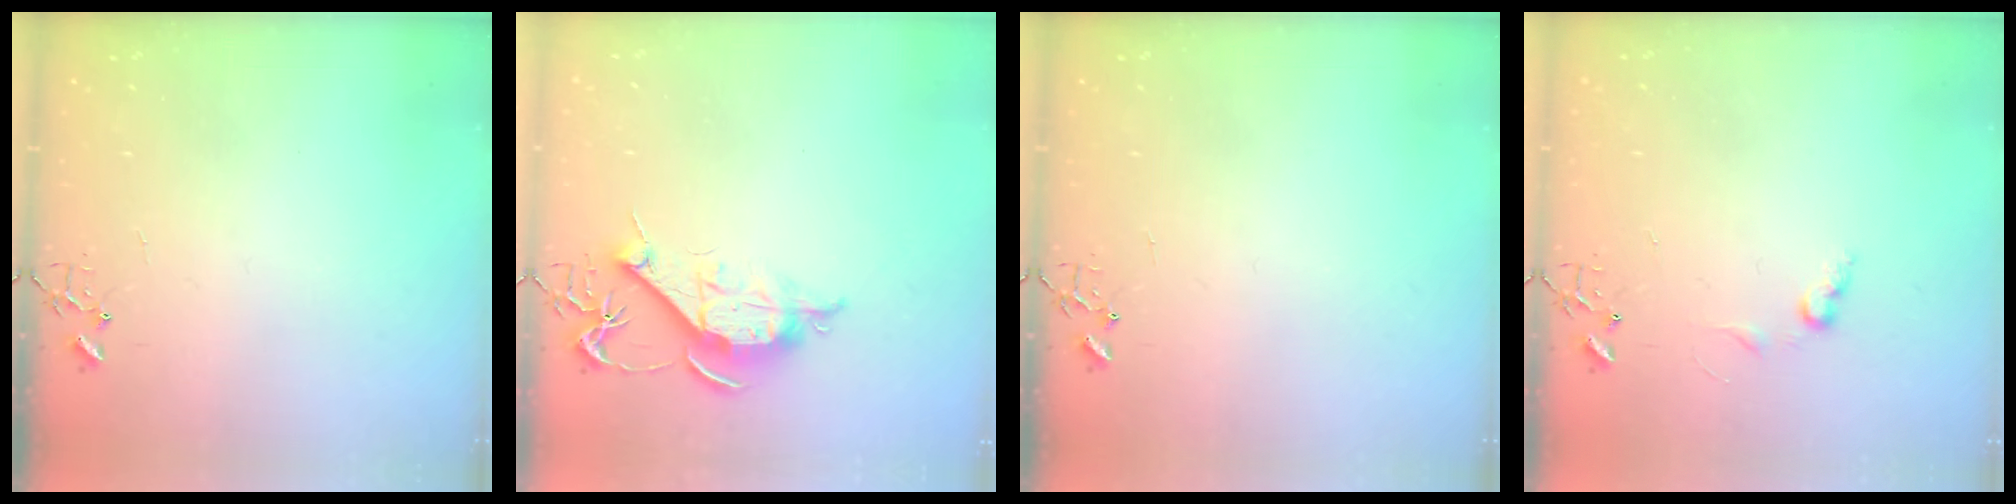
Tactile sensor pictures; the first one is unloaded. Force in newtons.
{"total": 11.1, "press": 11.1, "slide": 0.9}
{"total": 0.0}
{"total": 6.8, "press": 6.8, "slide": 0.7}